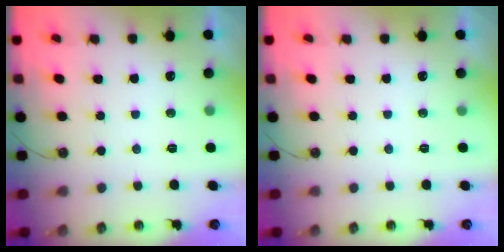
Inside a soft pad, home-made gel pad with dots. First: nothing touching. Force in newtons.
{"total": 0.0}